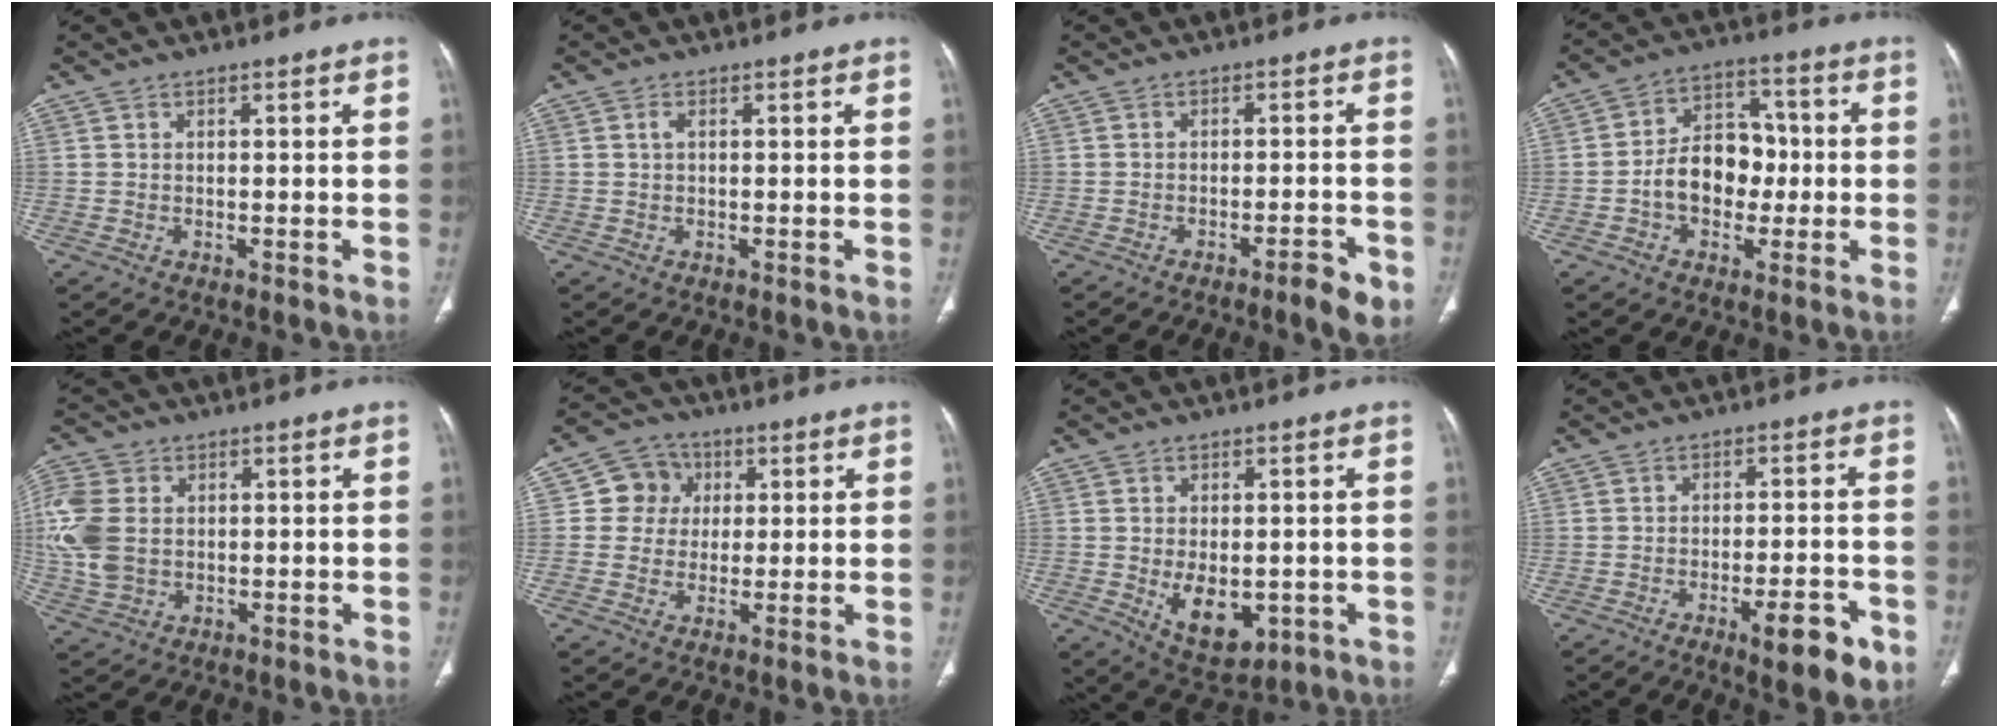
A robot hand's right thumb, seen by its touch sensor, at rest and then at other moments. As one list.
[{"total": 0.8, "force": [0.2, 0.4, 0.7], "torque": [-0.017, 0.002, 0.001]}, {"total": 4.8, "force": [-2.7, 1.0, 3.8], "torque": [-0.050, 0.014, -0.038]}, {"total": 11.3, "force": [-1.6, 8.4, 7.4], "torque": [-0.081, 0.038, -0.035]}, {"total": 10.7, "force": [1.2, 7.9, 7.2], "torque": [-0.170, 0.006, 0.027]}, {"total": 7.1, "force": [1.5, 6.7, 1.9], "torque": [0.007, 0.006, 0.018]}, {"total": 9.1, "force": [-1.7, 5.4, 7.0], "torque": [-0.088, -0.012, -0.009]}, {"total": 9.3, "force": [-4.6, 2.7, 7.6], "torque": [-0.095, 0.015, -0.059]}]